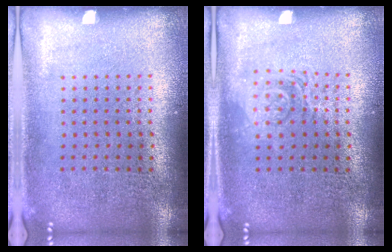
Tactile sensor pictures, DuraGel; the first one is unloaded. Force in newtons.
{"total": 1.2, "press": 1.2, "slide": 0.2}